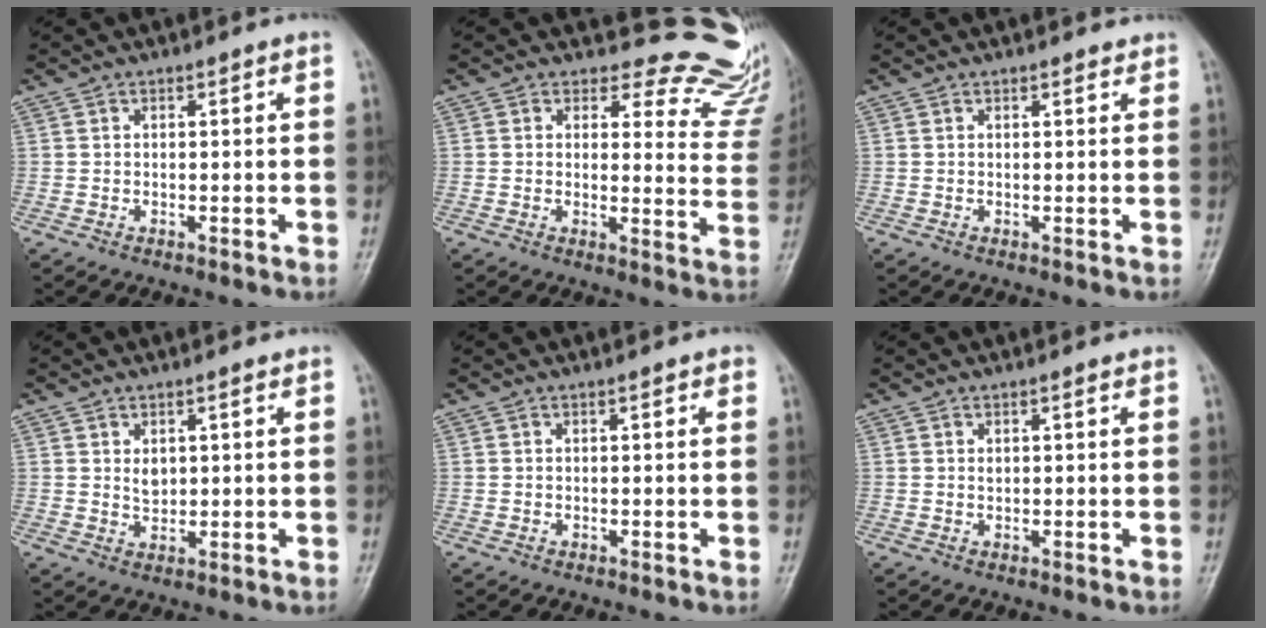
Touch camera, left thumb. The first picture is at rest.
{"total": 14.6, "force": [13.6, 5.2, 0.6], "torque": [0.055, -0.135, 0.118]}
{"total": 0.9, "force": [0.7, 0.4, 0.2], "torque": [0.001, -0.004, 0.010]}
{"total": 2.5, "force": [0.9, 1.7, 1.6], "torque": [-0.014, -0.010, 0.022]}
{"total": 0.7, "force": [0.5, 0.3, 0.5], "torque": [-0.007, 0.000, 0.003]}
{"total": 0.8, "force": [0.5, 0.4, 0.4], "torque": [0.000, -0.002, 0.010]}